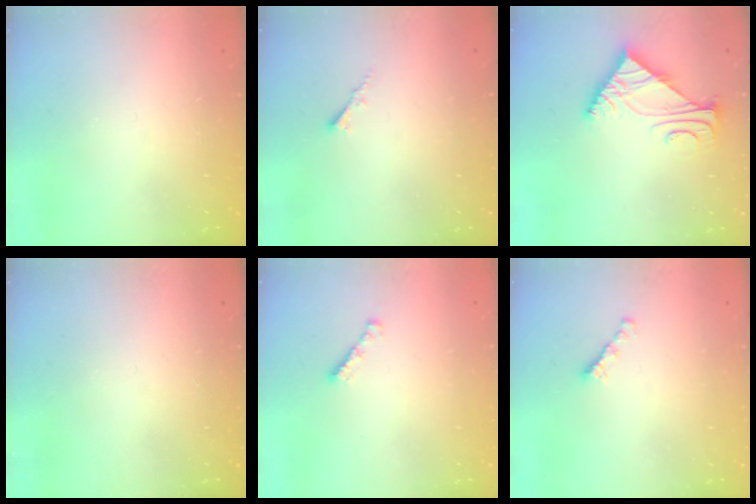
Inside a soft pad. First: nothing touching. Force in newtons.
{"total": 1.8, "press": 1.7, "slide": 0.5}
{"total": 5.6, "press": 5.5, "slide": 0.8}
{"total": 0.0}
{"total": 1.9, "press": 1.9, "slide": 0.5}
{"total": 2.7, "press": 2.6, "slide": 0.8}